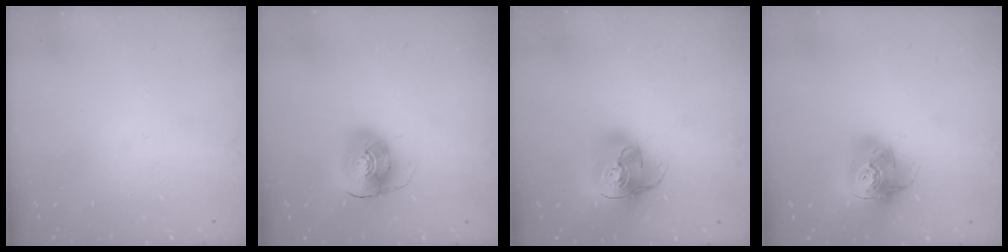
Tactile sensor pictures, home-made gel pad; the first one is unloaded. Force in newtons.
{"total": 9.9, "press": 9.8, "slide": 1.6}
{"total": 19.6, "press": 19.4, "slide": 2.7}
{"total": 17.5, "press": 17.4, "slide": 2.0}